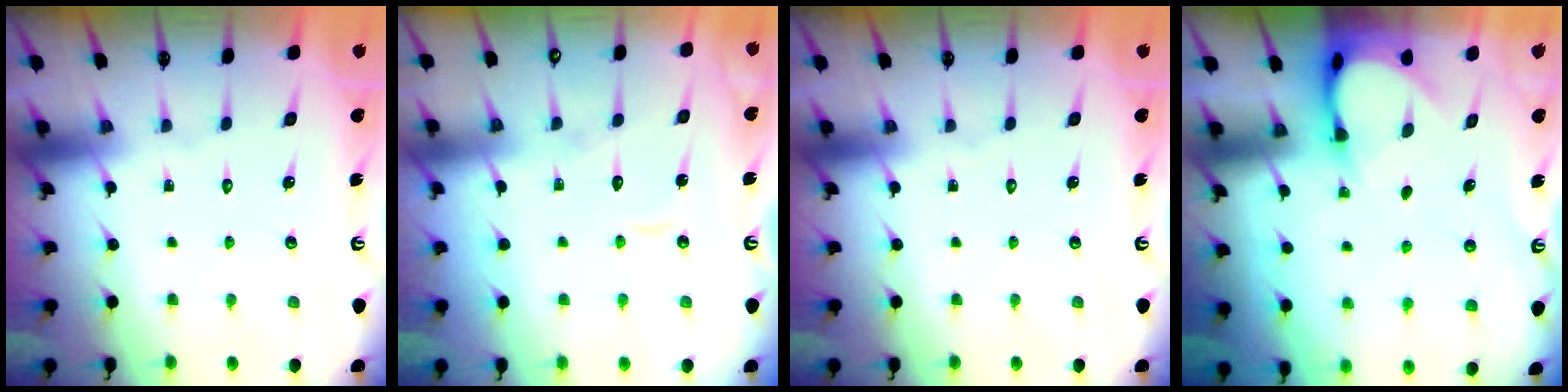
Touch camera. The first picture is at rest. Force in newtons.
{"total": 5.7, "press": 5.7, "slide": 0.6}
{"total": 0.0}
{"total": 4.2, "press": 4.2, "slide": 0.1}